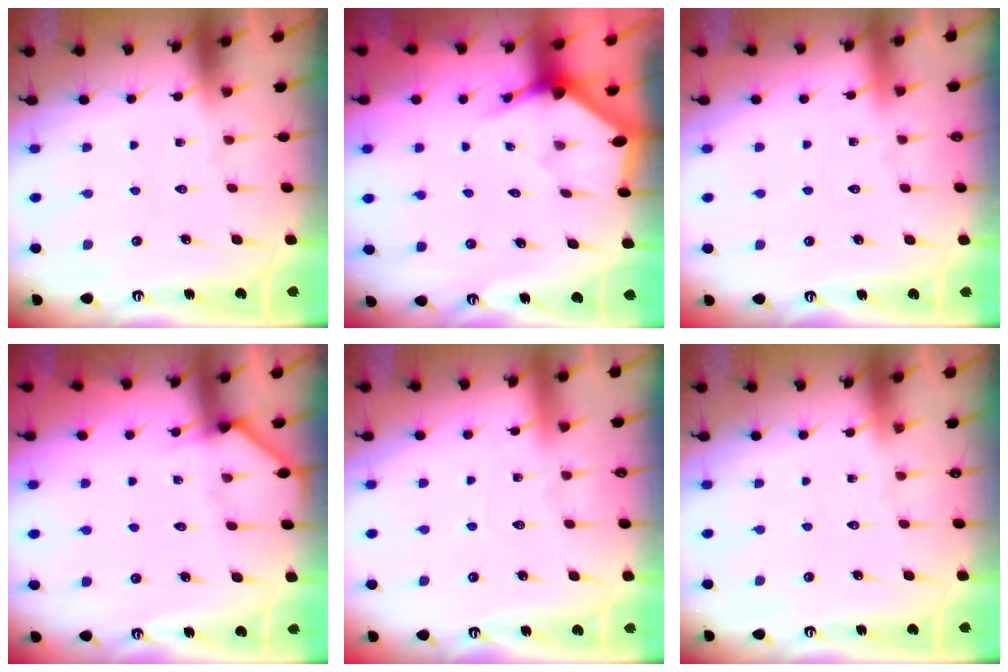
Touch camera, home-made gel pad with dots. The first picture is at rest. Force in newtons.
{"total": 2.9, "press": 2.9, "slide": 0.2}
{"total": 1.1, "press": 1.1, "slide": 0.2}
{"total": 3.0, "press": 3.0, "slide": 0.2}
{"total": 2.5, "press": 2.4, "slide": 0.3}
{"total": 0.0}